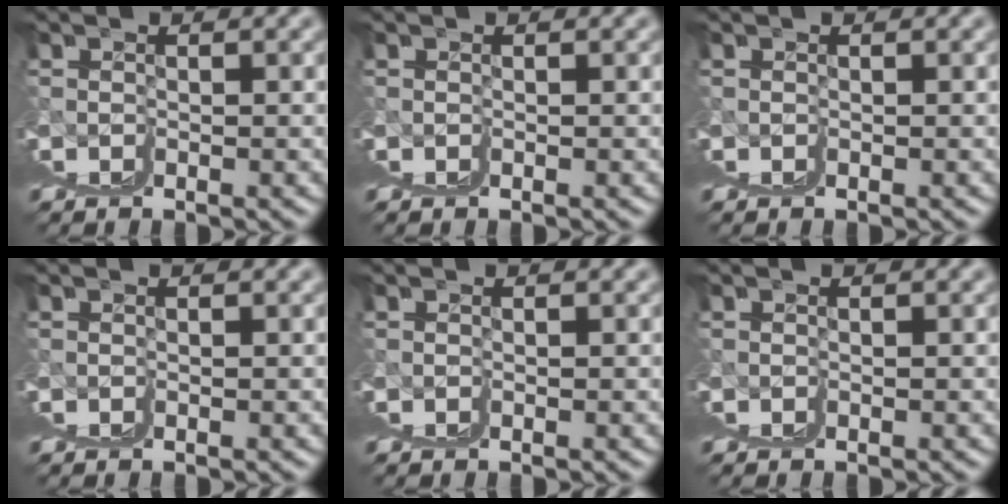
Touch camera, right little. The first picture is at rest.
{"total": 0.0}
{"total": 0.0}
{"total": 0.0}
{"total": 0.0}
{"total": 0.0}